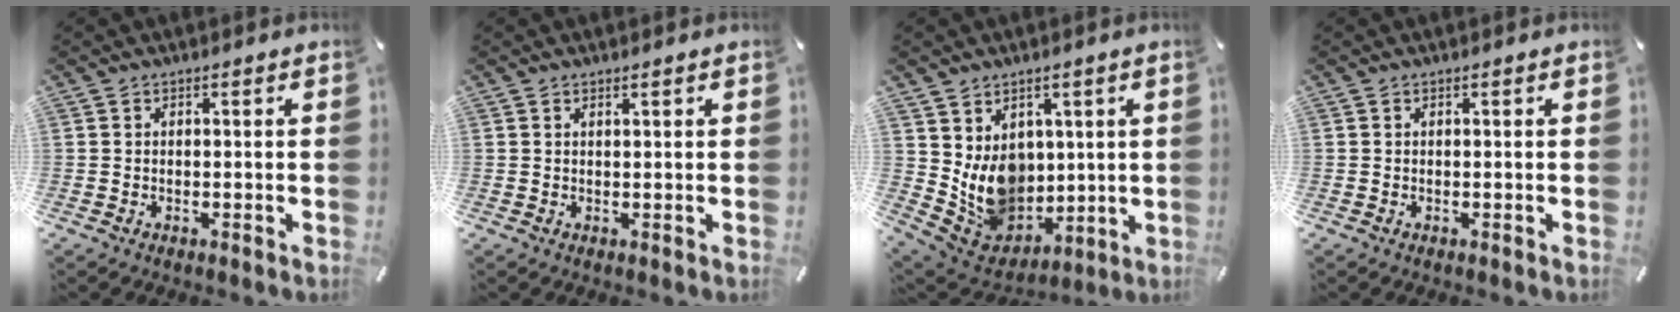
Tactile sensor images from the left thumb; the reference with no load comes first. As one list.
[{"total": 0.7, "force": [0.5, 0.0, 0.4], "torque": [-0.008, -0.002, 0.009]}, {"total": 12.0, "force": [2.6, 10.6, 4.9], "torque": [-0.092, -0.042, 0.062]}, {"total": 0.0}]